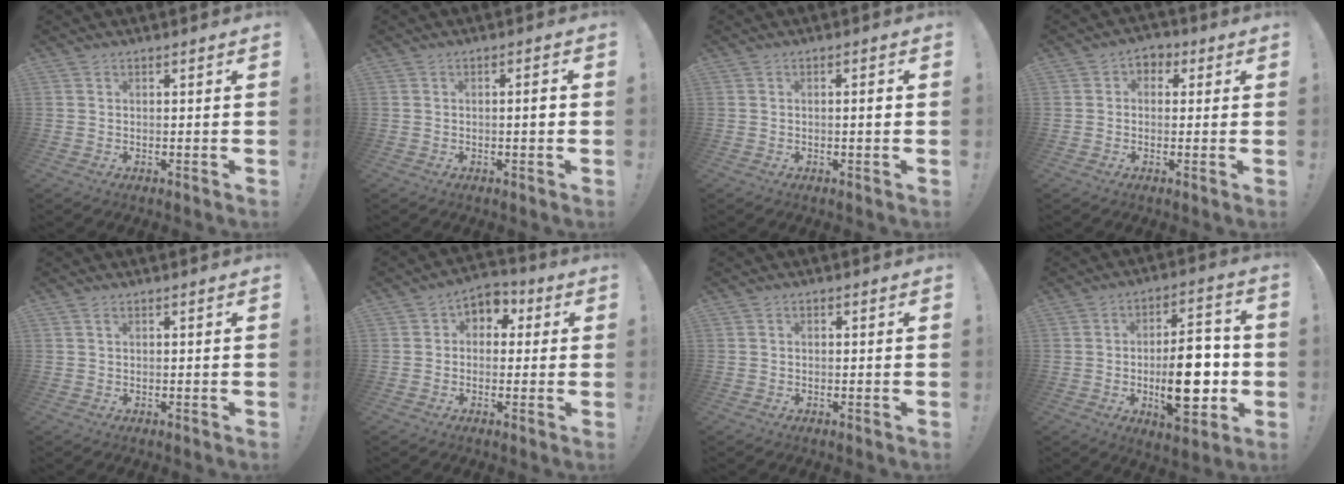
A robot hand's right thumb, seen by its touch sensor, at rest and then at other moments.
{"total": 2.3, "force": [-0.2, 0.1, 2.2], "torque": [-0.032, 0.001, -0.008]}
{"total": 1.9, "force": [0.0, 0.0, 1.9], "torque": [-0.027, 0.000, -0.003]}
{"total": 3.7, "force": [0.0, 3.2, 1.9], "torque": [-0.021, 0.006, -0.001]}
{"total": 0.8, "force": [0.4, 0.3, 0.5], "torque": [-0.011, 0.001, 0.008]}
{"total": 5.5, "force": [-0.1, 4.9, 2.5], "torque": [-0.026, 0.009, -0.001]}
{"total": 0.5, "force": [-0.1, 0.4, 0.3], "torque": [-0.005, 0.004, -0.002]}
{"total": 18.3, "force": [-2.9, 8.6, 15.9], "torque": [-0.235, 0.005, -0.044]}